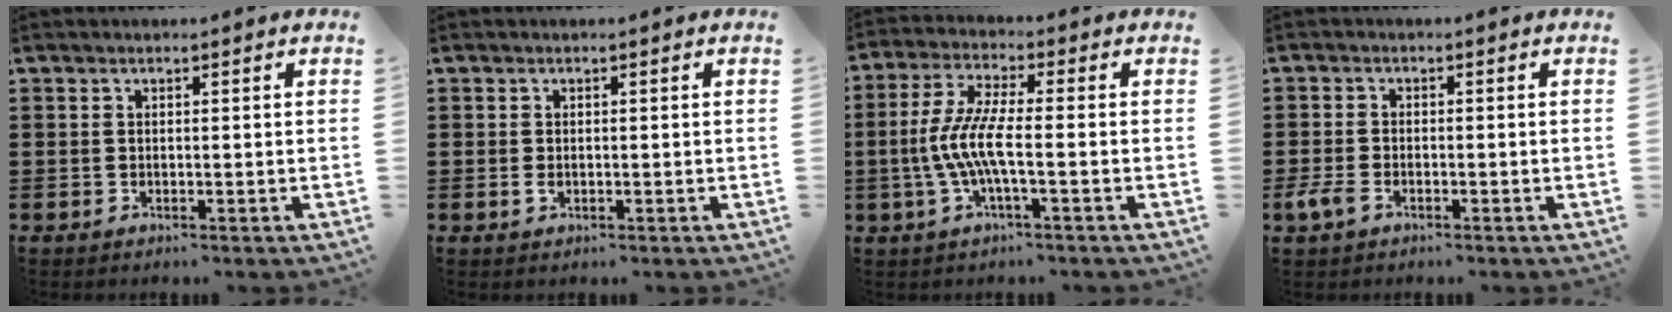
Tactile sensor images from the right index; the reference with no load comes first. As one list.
[{"total": 1.0, "force": [-0.2, 0.6, 0.8], "torque": [-0.017, -0.001, -0.004]}, {"total": 7.2, "force": [-1.8, 1.1, 6.9], "torque": [-0.161, -0.019, -0.043]}, {"total": 2.7, "force": [-1.6, 1.3, 1.7], "torque": [-0.053, -0.006, -0.036]}]